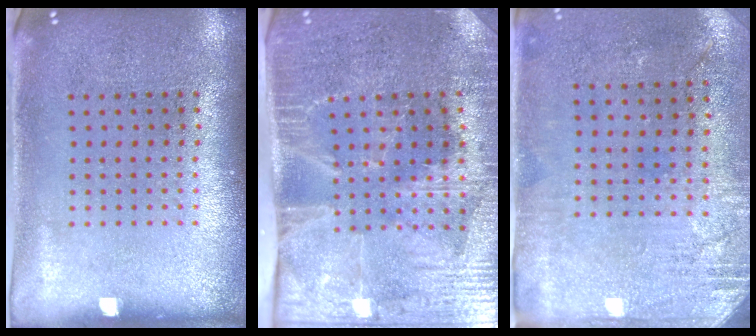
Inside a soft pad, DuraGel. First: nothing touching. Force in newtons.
{"total": 4.3, "press": 3.6, "slide": 2.3}
{"total": 2.8, "press": 2.3, "slide": 1.6}